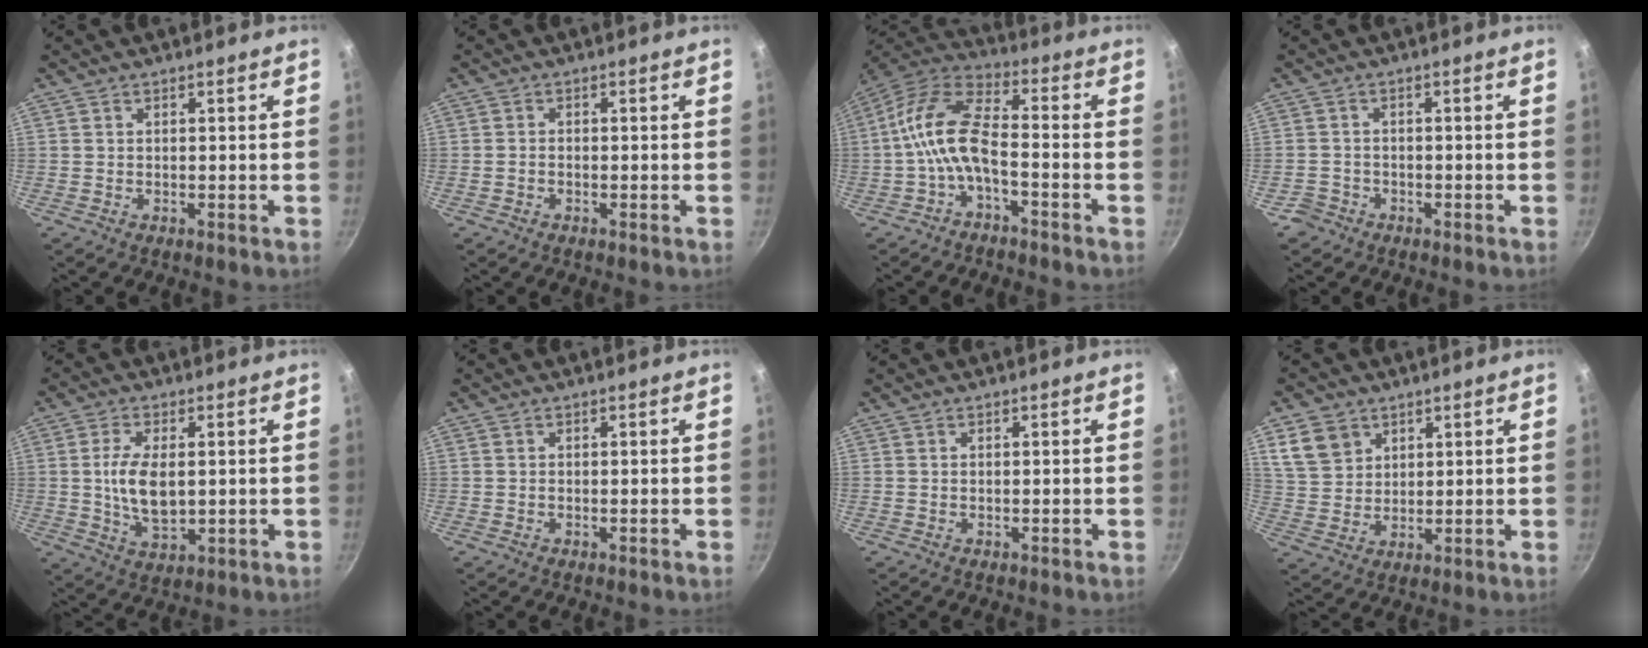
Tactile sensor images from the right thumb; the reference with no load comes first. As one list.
[{"total": 0.9, "force": [-0.6, 0.6, 0.5], "torque": [-0.010, 0.007, -0.012]}, {"total": 10.9, "force": [-3.6, 5.0, 9.0], "torque": [-0.184, 0.047, -0.081]}, {"total": 2.5, "force": [-1.7, 1.9, 0.1], "torque": [0.007, 0.026, -0.025]}, {"total": 9.0, "force": [0.5, 4.5, 7.8], "torque": [-0.149, -0.005, 0.015]}, {"total": 0.0}, {"total": 0.0}, {"total": 7.7, "force": [3.8, 6.0, 3.1], "torque": [-0.036, -0.006, 0.084]}]